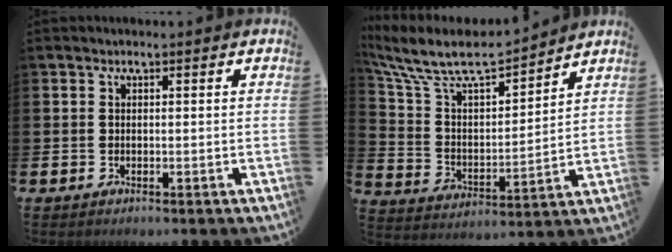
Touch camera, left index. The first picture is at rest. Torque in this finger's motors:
{"motor_torque": [0.37, -0.65, 0.52, 0.21]}